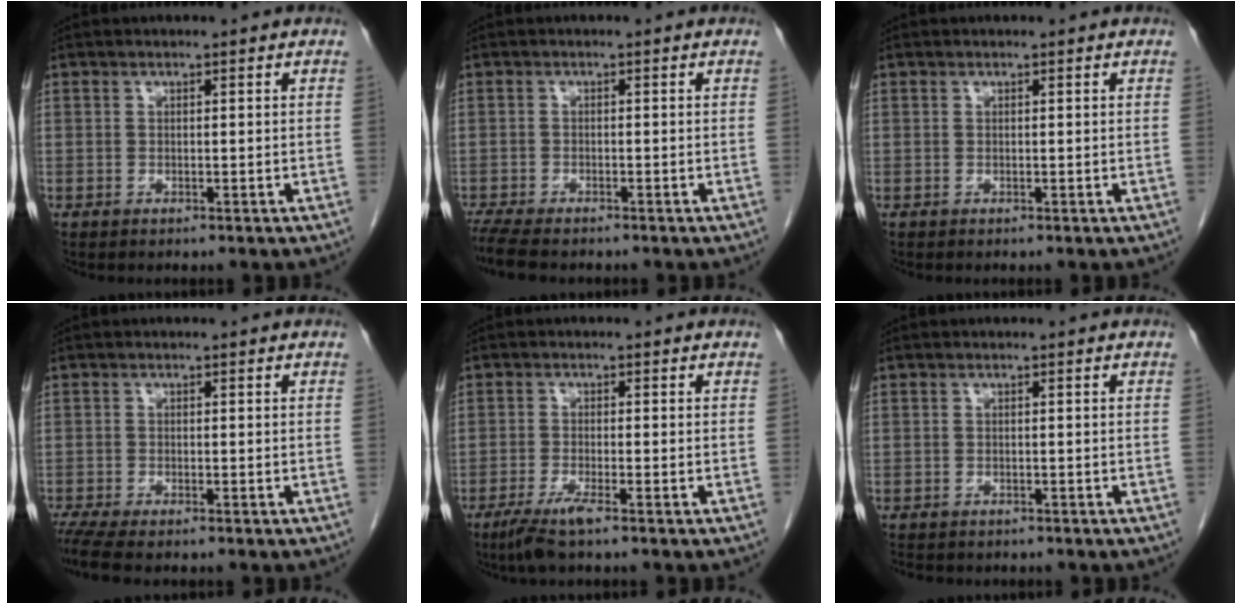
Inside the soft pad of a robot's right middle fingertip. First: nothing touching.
{"total": 7.0, "force": [-5.9, 1.4, 3.4], "torque": [-0.063, -0.018, -0.098]}
{"total": 0.0}
{"total": 5.1, "force": [-4.2, 0.5, 2.7], "torque": [-0.052, -0.016, -0.072]}
{"total": 4.1, "force": [-2.8, -0.1, 3.0], "torque": [-0.065, -0.013, -0.057]}
{"total": 4.5, "force": [-3.9, 1.7, 1.6], "torque": [-0.030, -0.008, -0.049]}